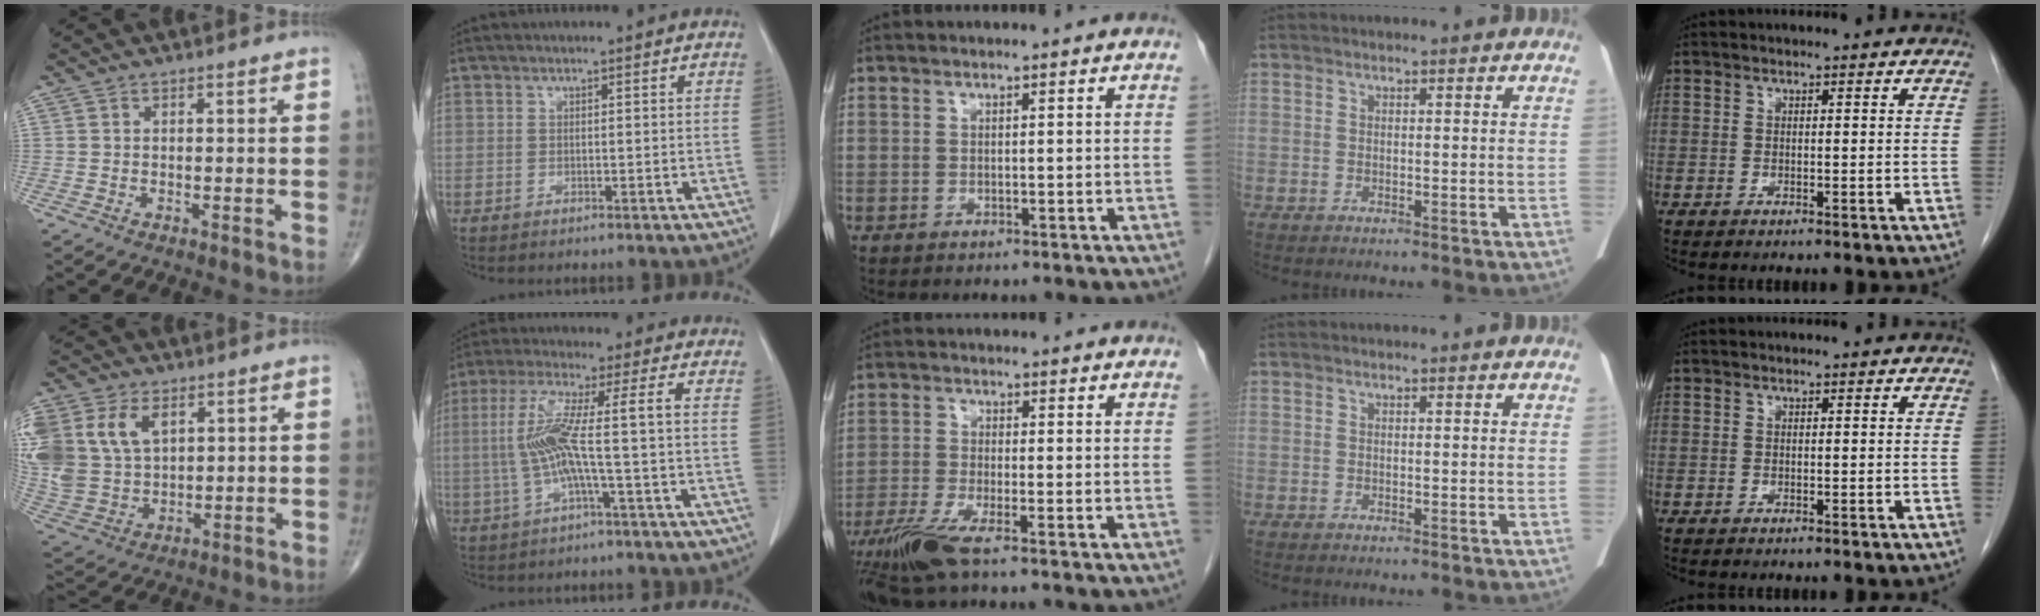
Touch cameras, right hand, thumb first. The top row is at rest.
{"thumb": {"total": 19.1, "force": [6.8, 13.4, 11.9], "torque": [-0.280, 0.008, 0.145]}, "index": {"total": 8.9, "force": [-0.8, -0.5, 8.9], "torque": [-0.188, 0.019, -0.018]}, "middle": {"total": 6.6, "force": [-4.5, 0.1, 4.8], "torque": [-0.100, -0.020, -0.090]}}